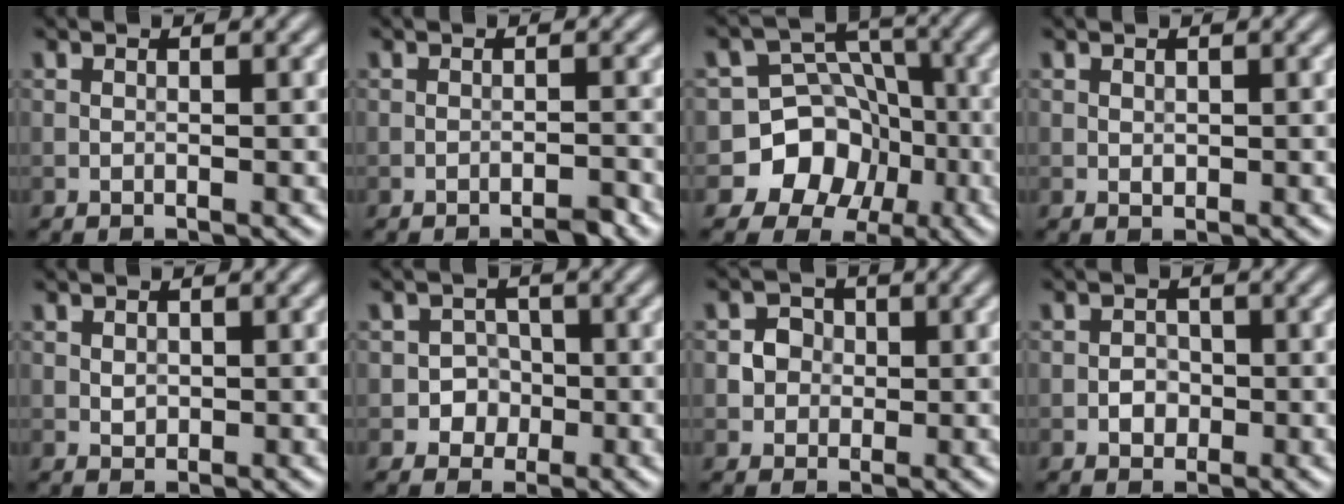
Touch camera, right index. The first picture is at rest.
{"total": 1.5, "force": [-1.2, 0.2, 0.8], "torque": [-0.008, 0.002, -0.019]}
{"total": 9.0, "force": [-3.7, 8.0, 2.0], "torque": [-0.014, 0.004, -0.092]}
{"total": 0.5, "force": [0.2, 0.4, 0.2], "torque": [-0.004, -0.002, 0.005]}
{"total": 0.9, "force": [0.3, 0.7, 0.5], "torque": [-0.009, -0.002, 0.007]}
{"total": 2.4, "force": [-0.6, 2.2, 0.6], "torque": [0.011, 0.002, -0.020]}
{"total": 2.3, "force": [0.0, 2.2, 0.8], "torque": [-0.001, -0.003, -0.004]}
{"total": 1.6, "force": [-0.5, 1.4, 0.7], "torque": [-0.005, 0.001, -0.011]}